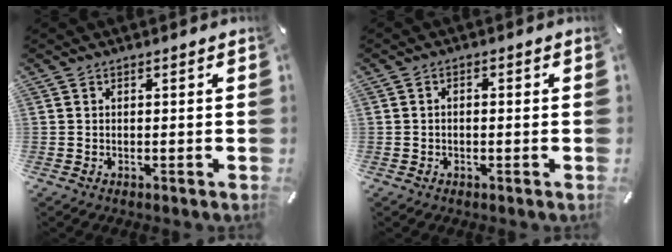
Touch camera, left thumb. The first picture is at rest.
{"total": 1.2, "force": [-0.6, 0.7, 0.7], "torque": [-0.012, 0.003, -0.012]}